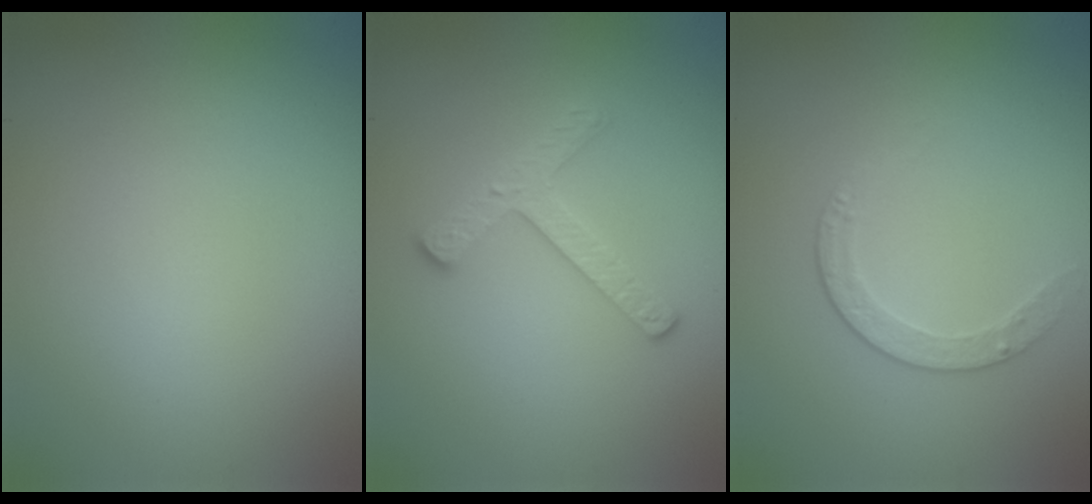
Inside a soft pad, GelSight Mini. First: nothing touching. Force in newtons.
{"total": 2.5, "press": 2.5, "slide": 0.4}
{"total": 2.1, "press": 1.4, "slide": 1.5}